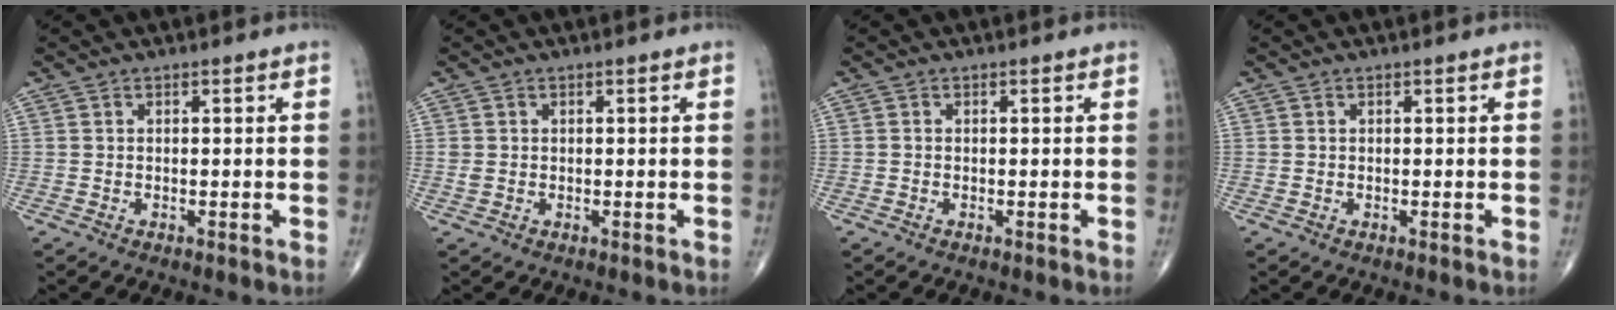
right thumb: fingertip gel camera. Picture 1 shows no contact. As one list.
[{"total": 1.1, "force": [0.1, 0.9, 0.6], "torque": [-0.015, 0.000, 0.004]}, {"total": 0.0}, {"total": 0.0}]